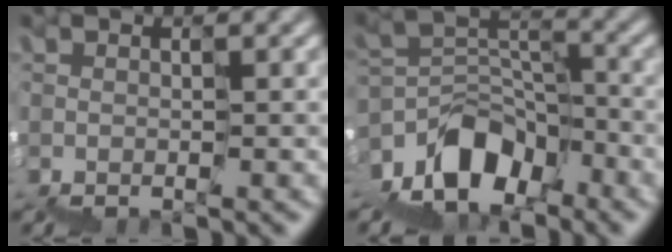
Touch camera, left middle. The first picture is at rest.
{"total": 5.8, "force": [-3.5, 3.2, 3.2], "torque": [-0.049, 0.008, -0.068]}